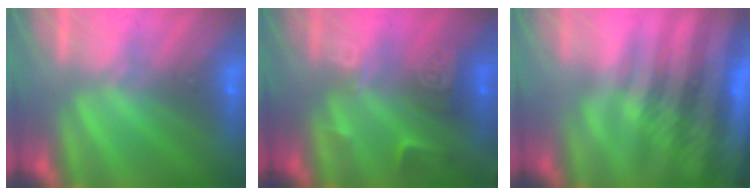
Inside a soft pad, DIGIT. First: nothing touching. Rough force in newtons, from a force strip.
{"total": 2.6}
{"total": 8.9}